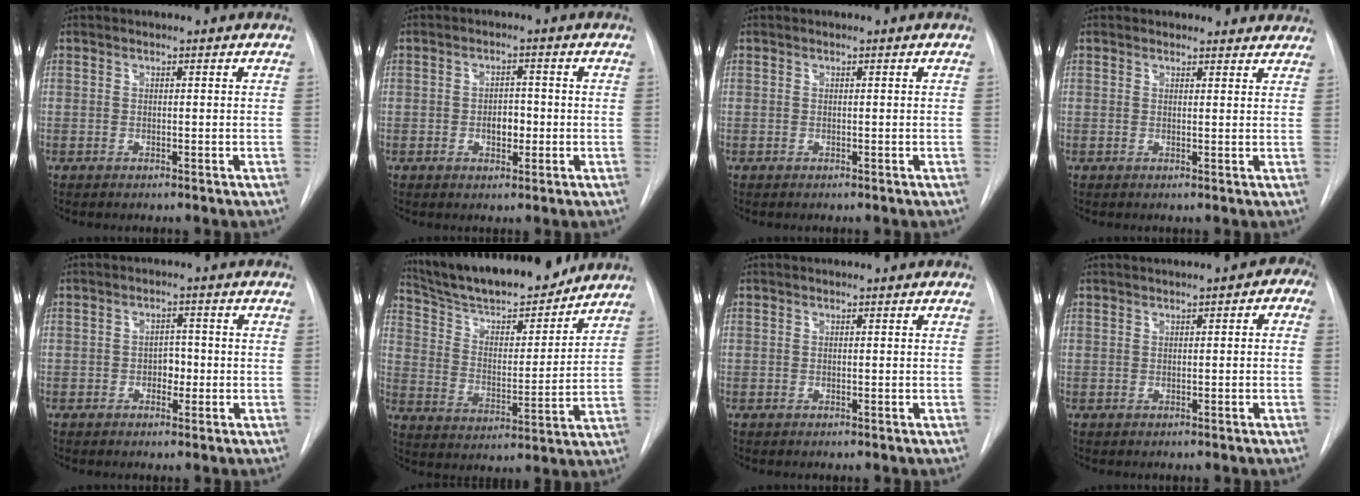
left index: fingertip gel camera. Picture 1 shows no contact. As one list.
[{"total": 3.1, "force": [-1.1, 1.8, 2.3], "torque": [-0.031, 0.000, -0.013]}, {"total": 0.0}, {"total": 5.0, "force": [4.6, 1.9, 0.0], "torque": [0.021, -0.005, 0.030]}, {"total": 2.5, "force": [-1.1, 1.6, 1.6], "torque": [-0.016, 0.002, -0.016]}, {"total": 20.0, "force": [17.8, 3.9, 8.4], "torque": [-0.140, 0.000, 0.279]}, {"total": 0.0}, {"total": 3.1, "force": [0.6, 1.2, 2.8], "torque": [-0.024, 0.011, 0.000]}]